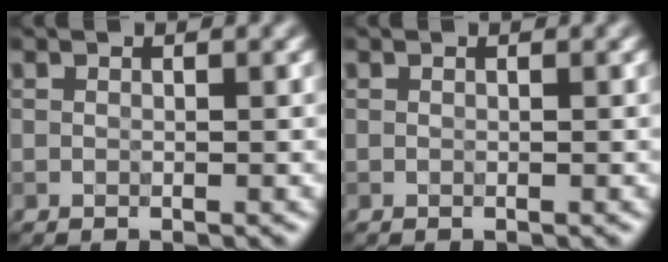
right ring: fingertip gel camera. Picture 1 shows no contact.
{"total": 0.0}